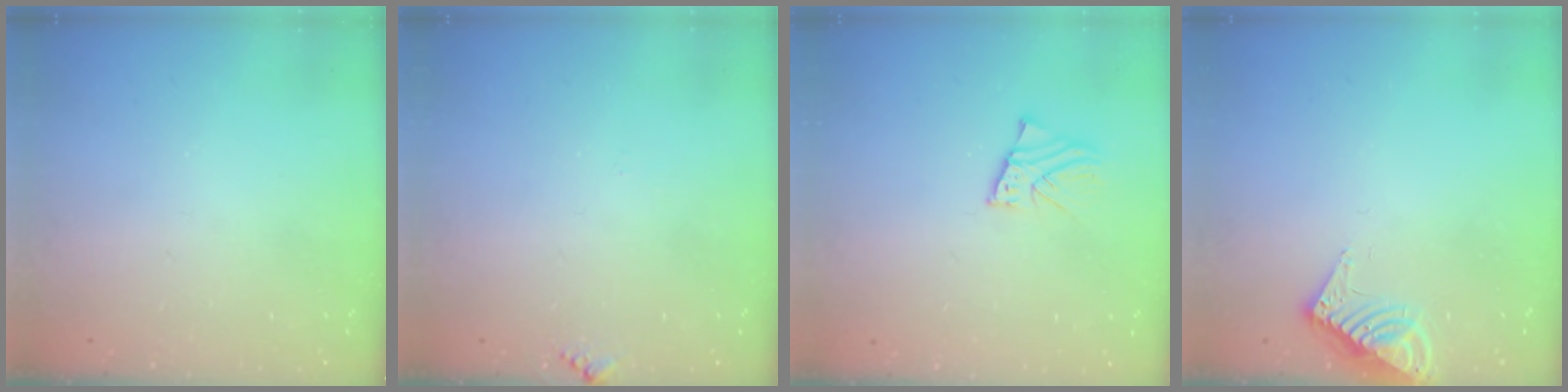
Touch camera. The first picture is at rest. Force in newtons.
{"total": 5.4, "press": 5.3, "slide": 0.6}
{"total": 2.4, "press": 2.4, "slide": 0.2}
{"total": 9.4, "press": 9.4, "slide": 0.8}